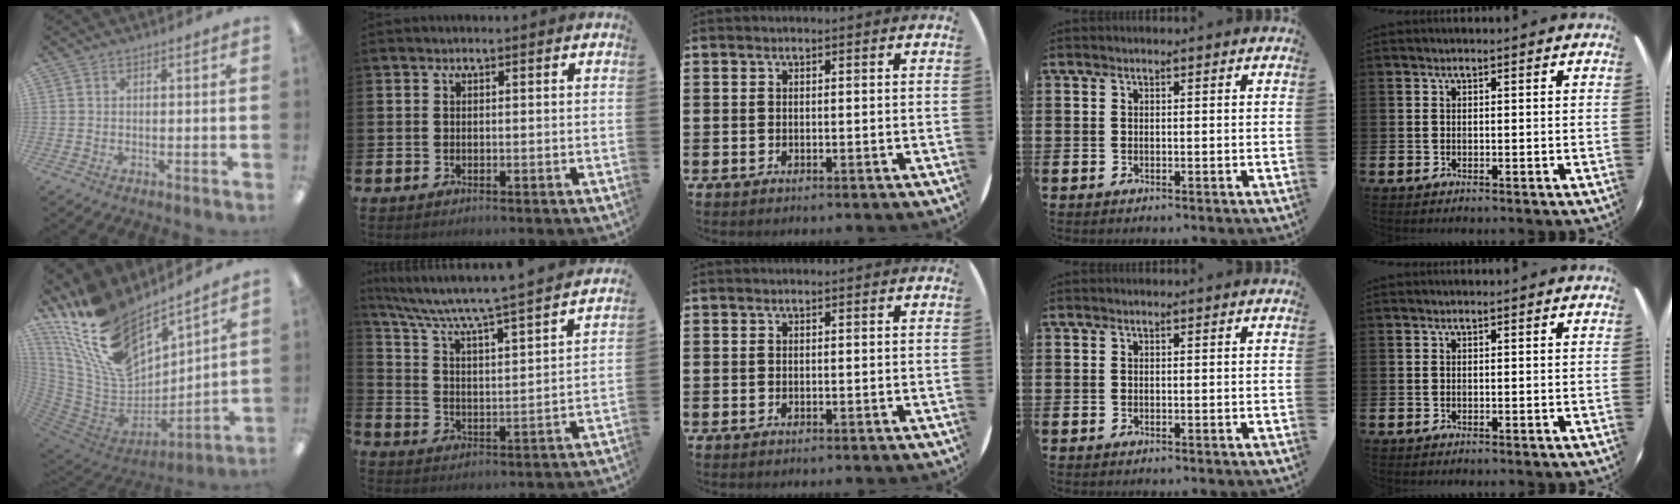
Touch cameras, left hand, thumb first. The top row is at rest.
{"thumb": {"total": 21.0, "force": [15.2, 9.6, 10.8], "torque": [-0.234, -0.103, 0.280]}, "index": {"total": 7.2, "force": [6.6, 0.1, 2.9], "torque": [-0.089, -0.053, 0.105]}}